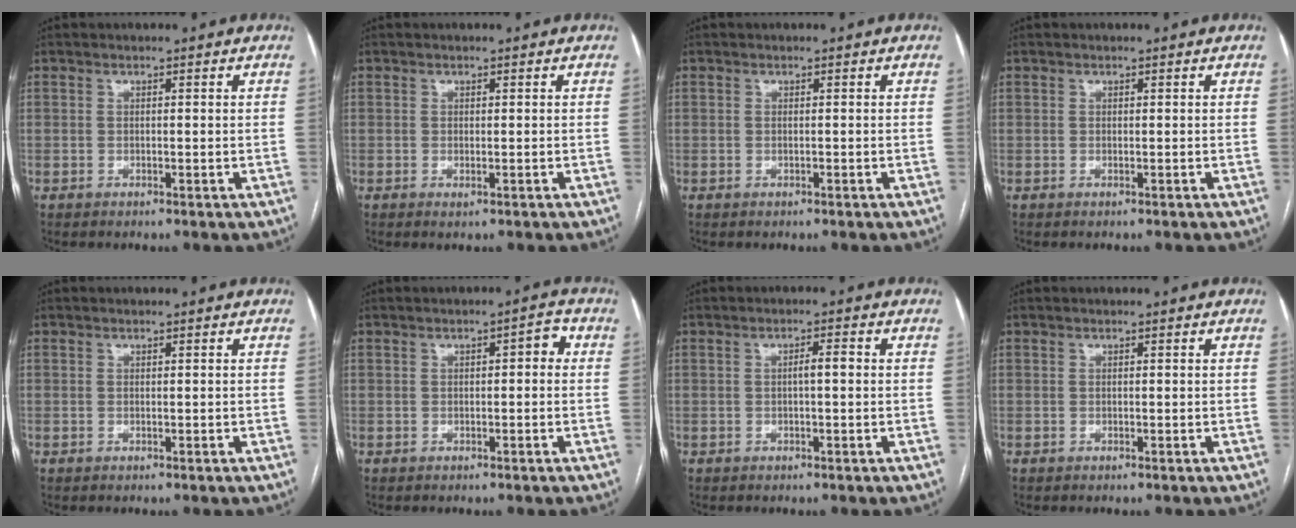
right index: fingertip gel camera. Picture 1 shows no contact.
{"total": 0.6, "force": [-0.4, 0.1, 0.4], "torque": [-0.004, -0.003, -0.004]}
{"total": 0.0}
{"total": 0.0}
{"total": 0.0}
{"total": 2.1, "force": [0.2, 0.8, 2.0], "torque": [-0.019, 0.013, -0.002]}
{"total": 1.7, "force": [-0.1, 0.1, 1.7], "torque": [-0.027, 0.005, -0.002]}
{"total": 0.0}